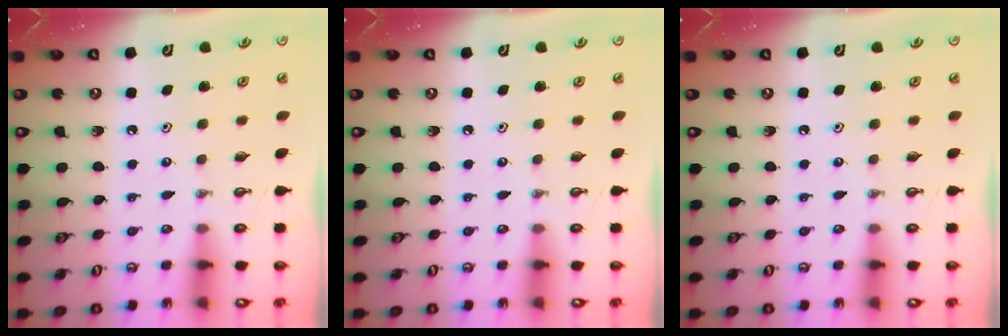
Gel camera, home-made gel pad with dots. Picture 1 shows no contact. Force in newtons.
{"total": 0.0}
{"total": 0.0}